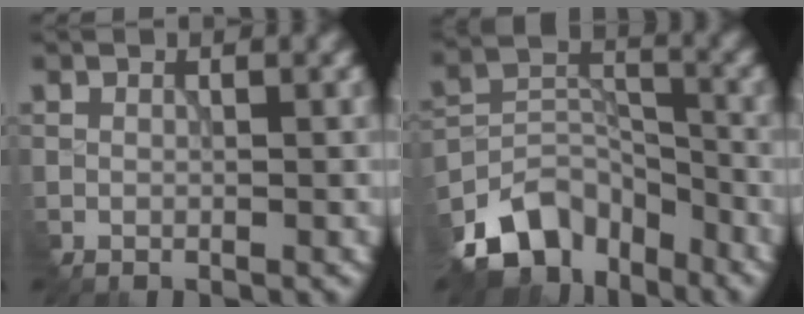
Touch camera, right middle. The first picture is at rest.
{"total": 8.6, "force": [-6.3, 4.7, 3.3], "torque": [-0.052, -0.004, -0.128]}